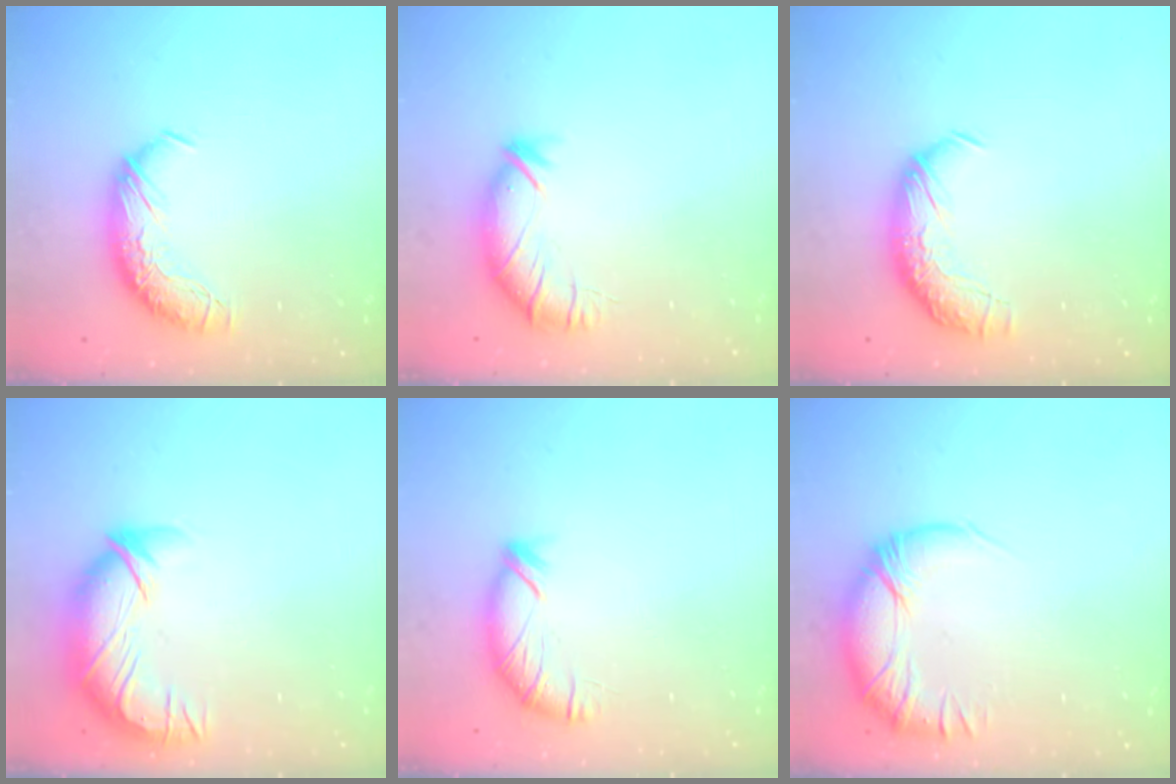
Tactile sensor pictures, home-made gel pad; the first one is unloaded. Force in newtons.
{"total": 3.0, "press": 2.3, "slide": 1.9}
{"total": 2.4, "press": 1.1, "slide": 2.1}
{"total": 3.2, "press": 0.2, "slide": 3.1}
{"total": 4.0, "press": 3.9, "slide": 0.8}
{"total": 3.3, "press": 2.0, "slide": 2.6}